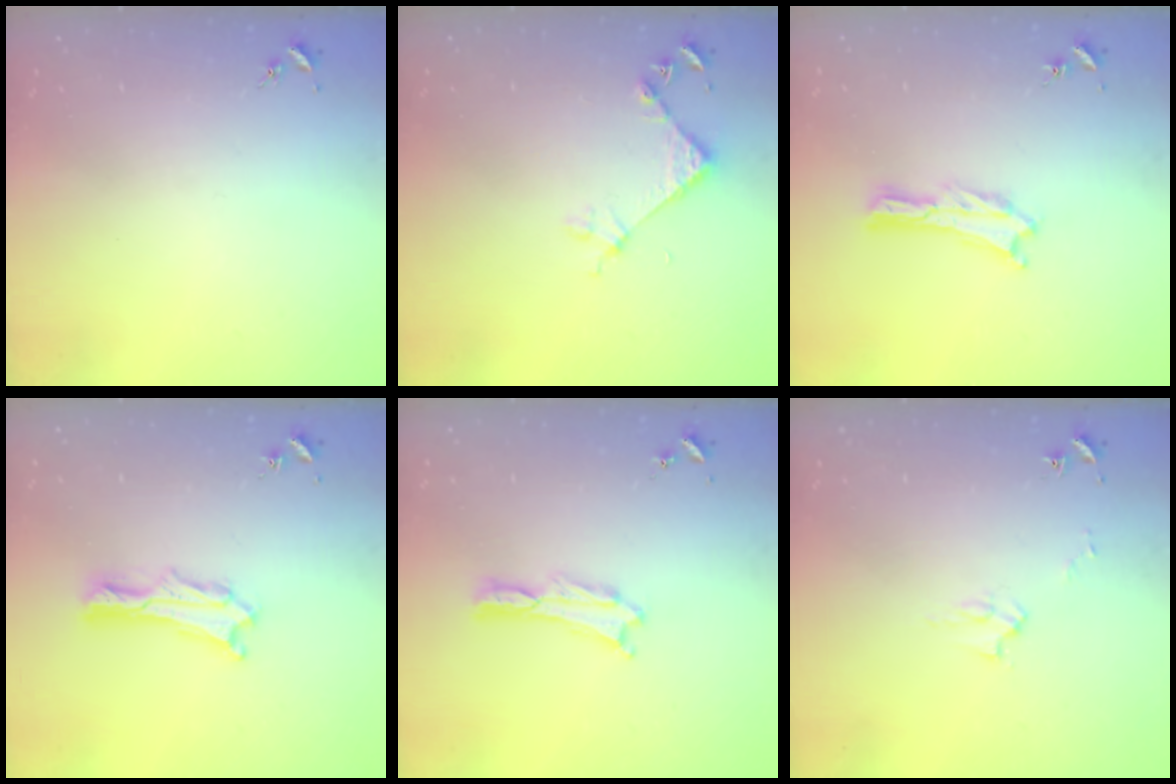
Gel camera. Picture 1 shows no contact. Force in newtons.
{"total": 4.2, "press": 4.2, "slide": 0.3}
{"total": 0.6, "press": 0.6, "slide": 0.2}
{"total": 2.0, "press": 2.0, "slide": 0.2}
{"total": 0.0}
{"total": 2.6, "press": 2.6, "slide": 0.3}